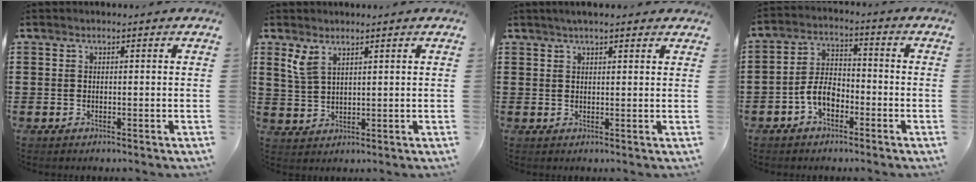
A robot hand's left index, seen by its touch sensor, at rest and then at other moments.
{"total": 3.6, "force": [2.4, 1.5, 2.3], "torque": [-0.052, 0.003, 0.045]}
{"total": 2.4, "force": [1.9, 0.4, 1.4], "torque": [-0.028, 0.006, 0.034]}
{"total": 5.3, "force": [-2.7, 3.0, 3.4], "torque": [-0.078, 0.009, -0.058]}